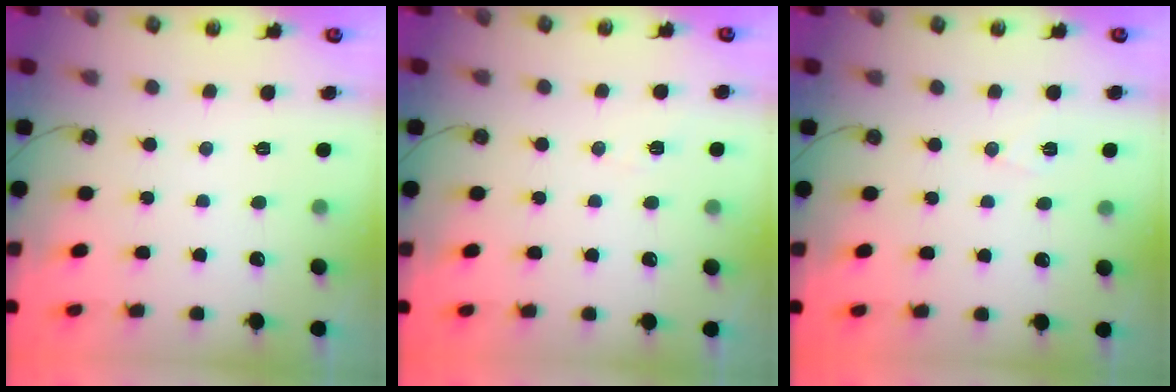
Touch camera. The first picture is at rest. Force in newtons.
{"total": 3.4, "press": 2.8, "slide": 1.8}
{"total": 6.5, "press": 4.7, "slide": 4.4}